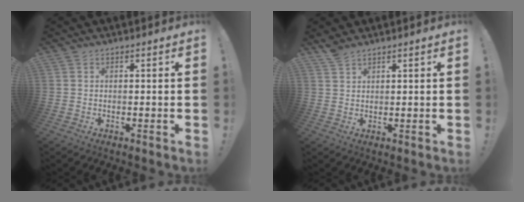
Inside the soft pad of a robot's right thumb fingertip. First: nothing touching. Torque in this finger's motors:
{"motor_torque": [-0.59, 0.41, 0.09, -0.13, 0.14]}